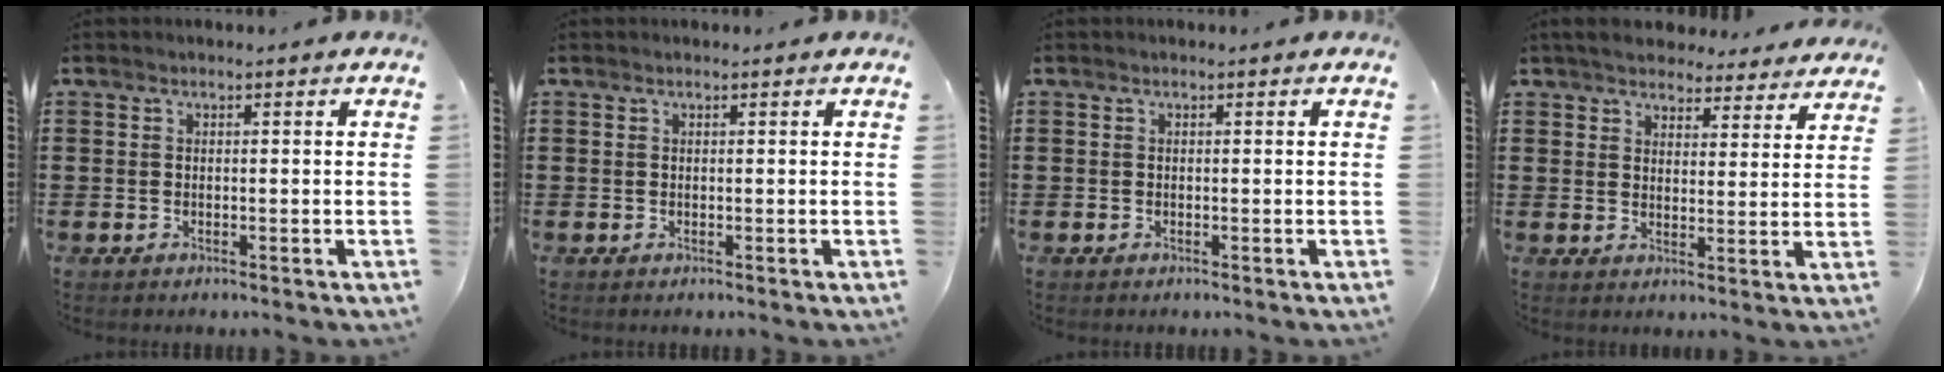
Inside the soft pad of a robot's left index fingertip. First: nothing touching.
{"total": 0.0}
{"total": 0.0}
{"total": 4.9, "force": [4.7, 0.9, 0.9], "torque": [-0.038, -0.018, 0.086]}